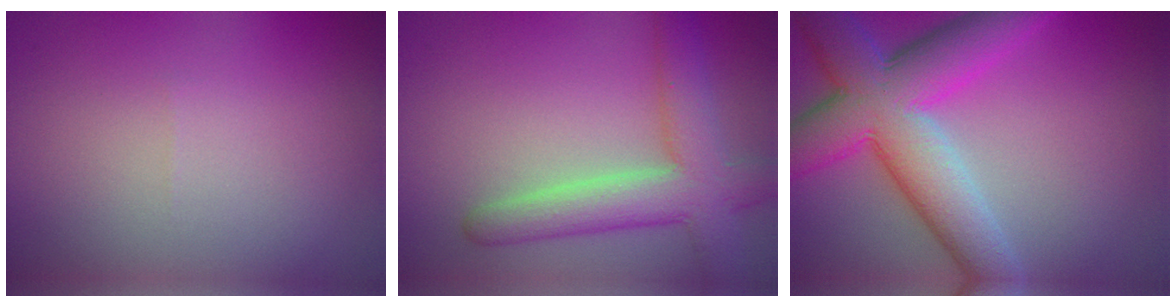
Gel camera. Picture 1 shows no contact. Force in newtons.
{"total": 6.0, "press": 6.0, "slide": 0.2}
{"total": 10.2, "press": 10.2, "slide": 0.5}